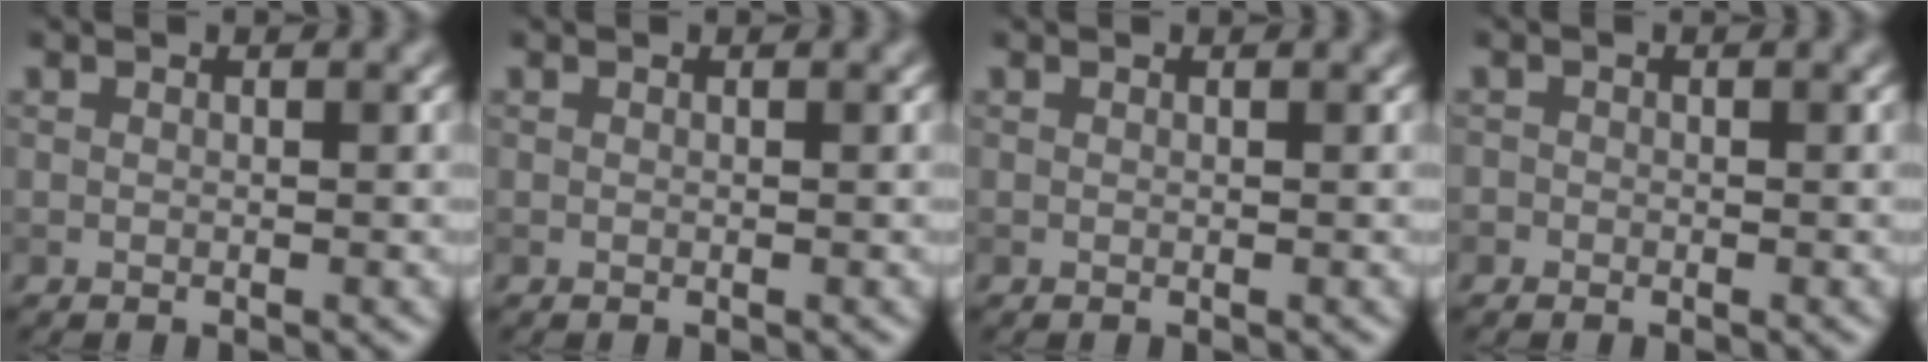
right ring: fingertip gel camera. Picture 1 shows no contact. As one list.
[{"total": 0.0}, {"total": 0.0}, {"total": 0.7, "force": [-0.3, 0.6, -0.1], "torque": [0.007, -0.004, -0.006]}]